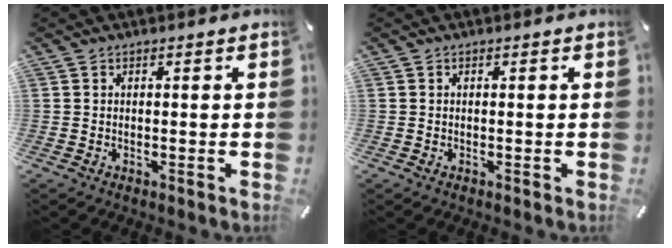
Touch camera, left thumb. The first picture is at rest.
{"total": 0.0}